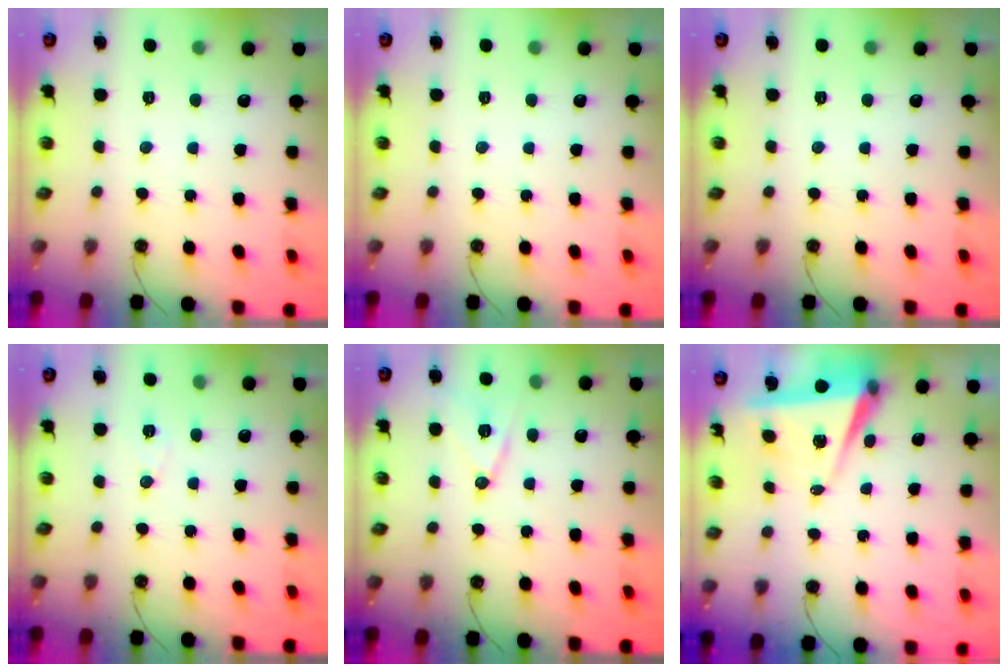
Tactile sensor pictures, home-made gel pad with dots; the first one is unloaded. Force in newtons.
{"total": 0.0}
{"total": 0.0}
{"total": 5.8, "press": 4.9, "slide": 3.1}
{"total": 11.2, "press": 10.7, "slide": 3.3}
{"total": 5.9, "press": 4.2, "slide": 4.1}